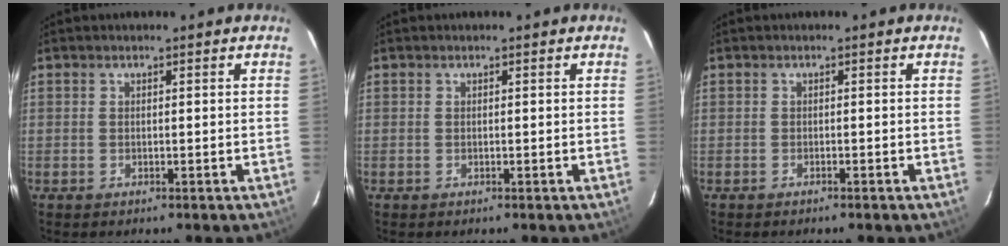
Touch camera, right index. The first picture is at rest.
{"total": 0.0}
{"total": 0.7, "force": [-0.6, 0.1, 0.2], "torque": [-0.005, 0.002, -0.011]}